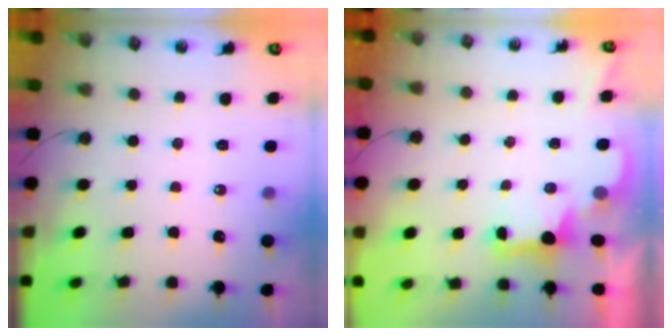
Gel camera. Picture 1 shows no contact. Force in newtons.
{"total": 2.3, "press": 2.2, "slide": 0.7}